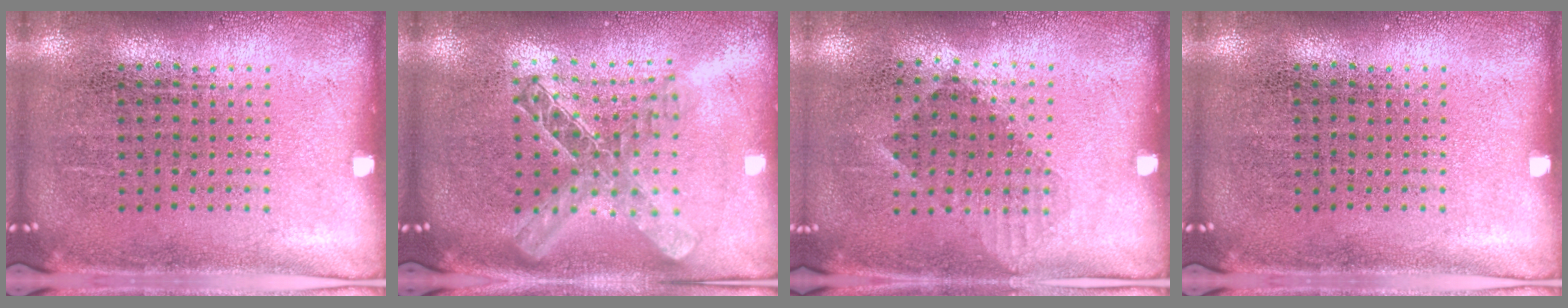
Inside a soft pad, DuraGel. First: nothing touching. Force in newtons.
{"total": 2.0, "press": 1.7, "slide": 1.1}
{"total": 0.9, "press": 0.7, "slide": 0.6}
{"total": 0.0}